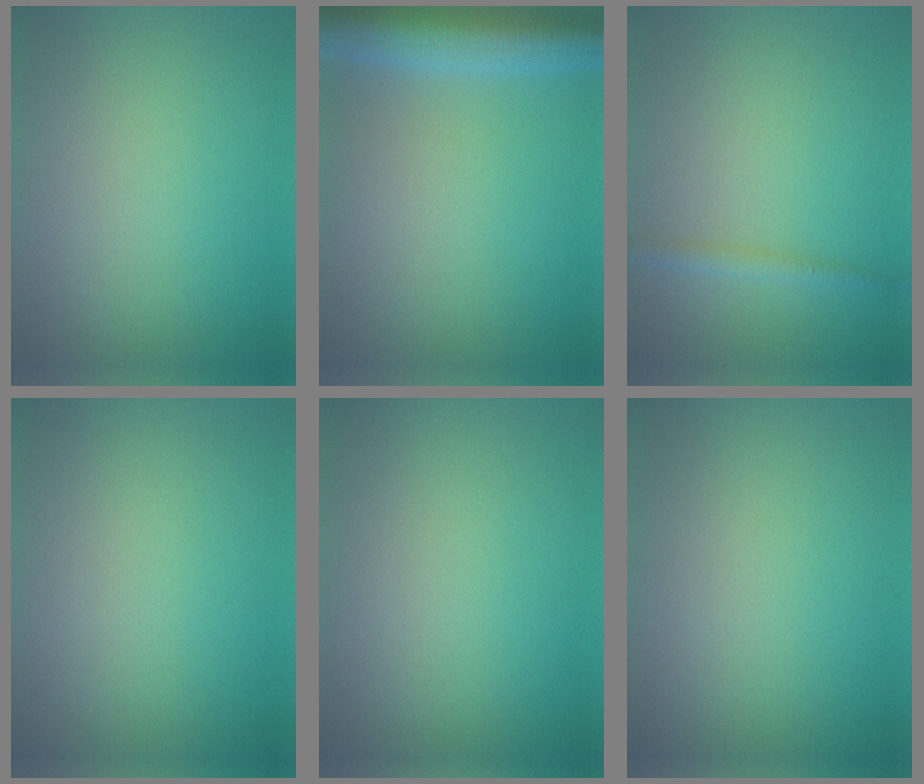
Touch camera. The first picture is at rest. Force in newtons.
{"total": 8.1, "press": 8.1, "slide": 0.4}
{"total": 1.4, "press": 1.4, "slide": 0.1}
{"total": 0.0}
{"total": 0.0}
{"total": 0.0}